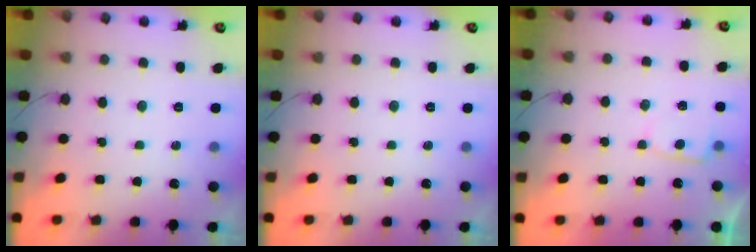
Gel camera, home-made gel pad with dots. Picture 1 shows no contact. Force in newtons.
{"total": 0.0}
{"total": 3.2, "press": 3.2, "slide": 0.3}